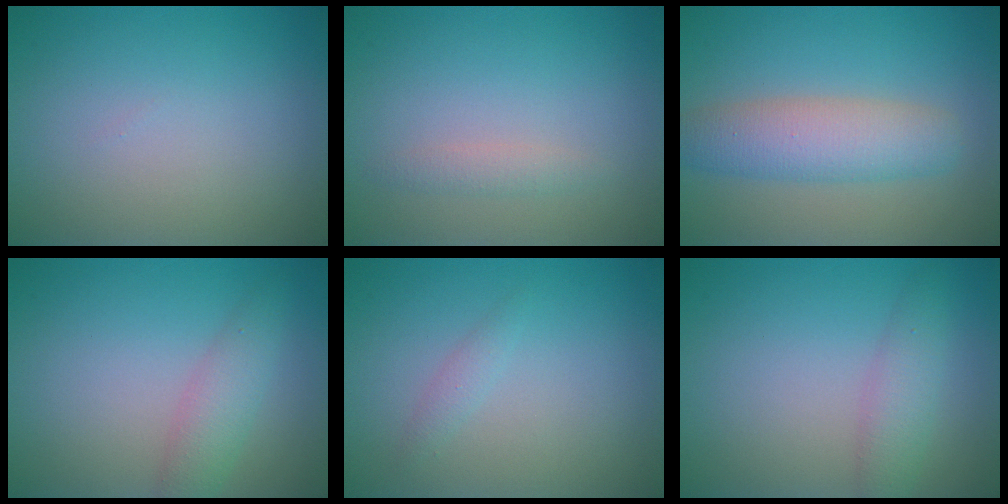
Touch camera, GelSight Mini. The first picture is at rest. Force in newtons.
{"total": 1.1, "press": 1.1, "slide": 0.0}
{"total": 4.8, "press": 4.8, "slide": 0.2}
{"total": 2.6, "press": 2.6, "slide": 0.0}
{"total": 0.9, "press": 0.9, "slide": 0.1}
{"total": 2.5, "press": 2.5, "slide": 0.0}